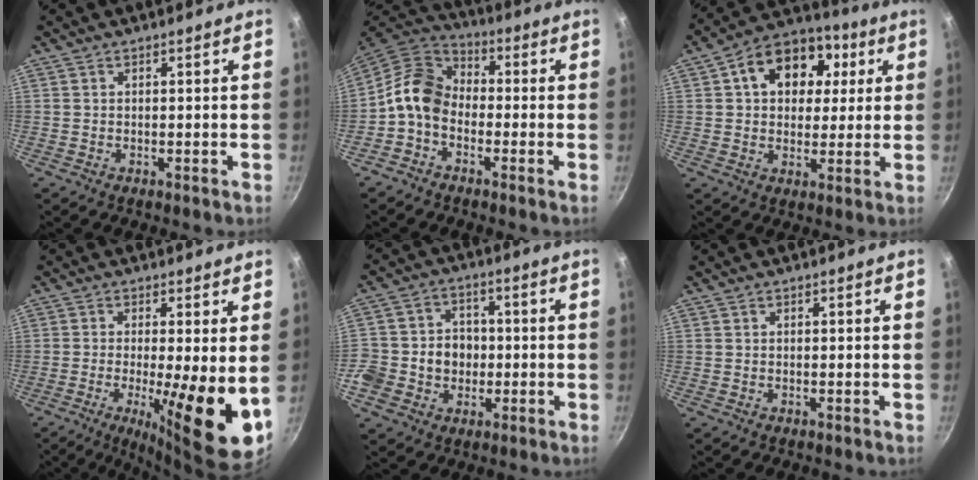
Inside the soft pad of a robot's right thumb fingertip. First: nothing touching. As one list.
[{"total": 10.0, "force": [-2.4, 7.5, 6.2], "torque": [-0.097, 0.043, -0.071]}, {"total": 15.5, "force": [4.4, 11.4, 9.6], "torque": [-0.125, 0.017, 0.054]}, {"total": 12.7, "force": [-1.7, 2.4, 12.3], "torque": [-0.189, -0.018, -0.023]}, {"total": 11.8, "force": [-2.0, 10.4, 5.1], "torque": [-0.075, 0.026, -0.046]}, {"total": 0.0}]